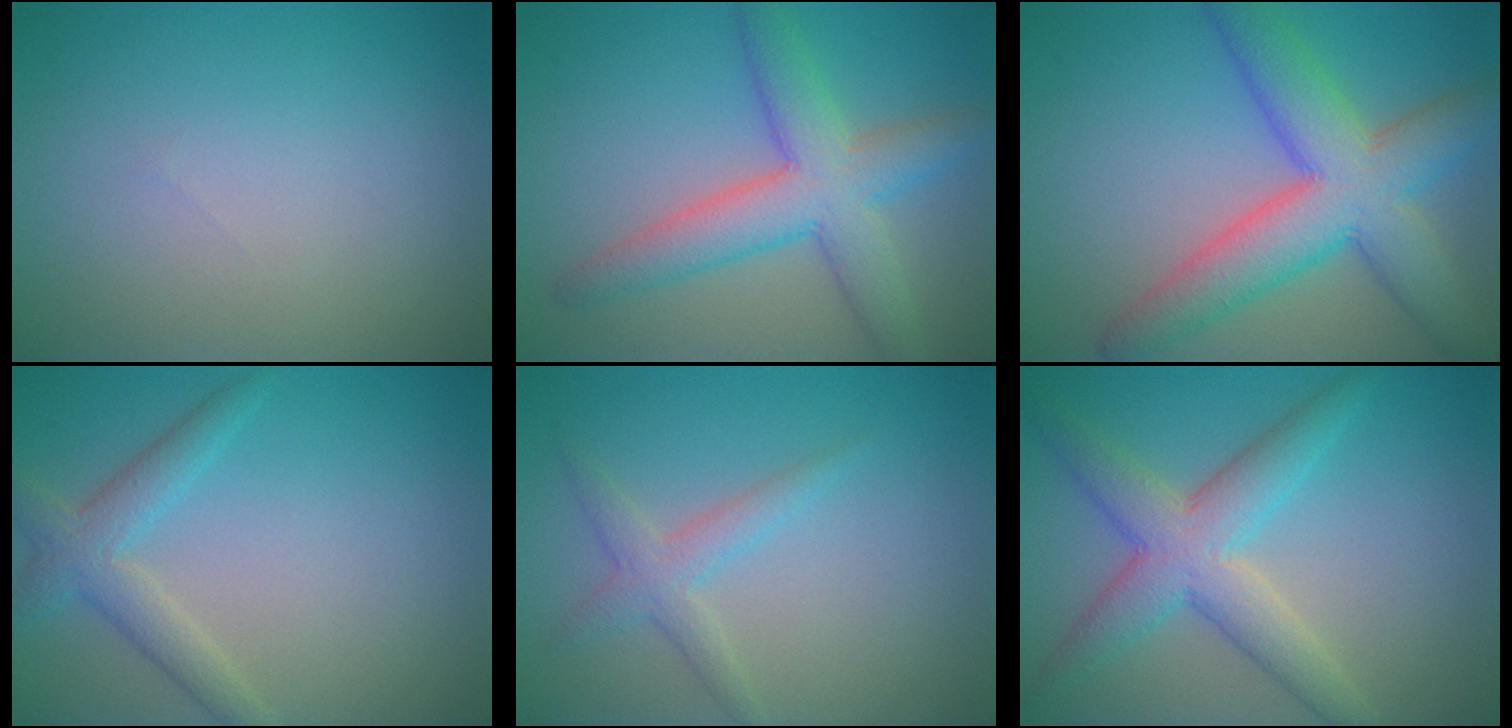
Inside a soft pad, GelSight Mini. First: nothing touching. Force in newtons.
{"total": 6.2, "press": 6.2, "slide": 0.2}
{"total": 8.4, "press": 8.4, "slide": 0.4}
{"total": 3.1, "press": 3.1, "slide": 0.2}
{"total": 2.3, "press": 2.2, "slide": 0.1}
{"total": 5.7, "press": 5.6, "slide": 0.4}